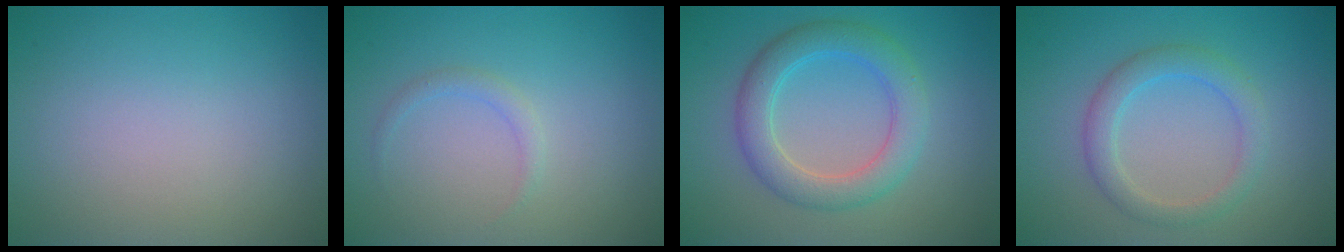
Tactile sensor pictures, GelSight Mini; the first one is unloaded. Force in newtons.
{"total": 1.0, "press": 1.0, "slide": 0.0}
{"total": 4.4, "press": 4.4, "slide": 0.2}
{"total": 1.9, "press": 1.9, "slide": 0.2}